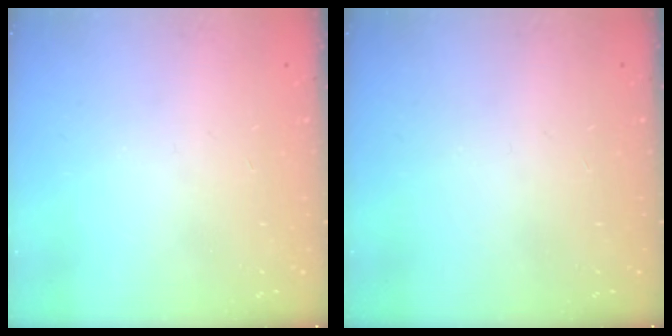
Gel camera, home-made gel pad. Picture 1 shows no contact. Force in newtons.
{"total": 0.0}